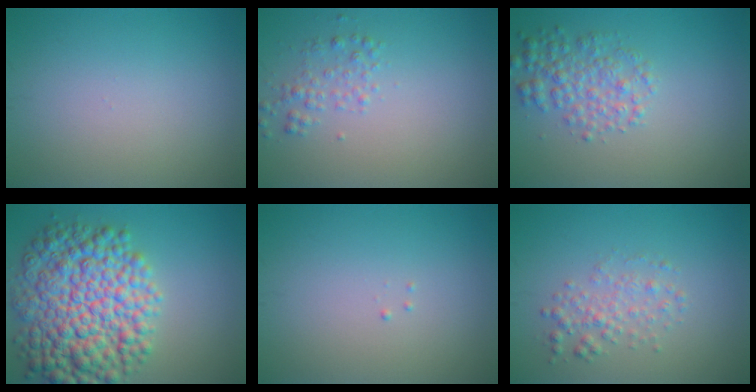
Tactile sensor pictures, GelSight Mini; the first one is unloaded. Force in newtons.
{"total": 1.6, "press": 1.6, "slide": 0.0}
{"total": 3.4, "press": 3.4, "slide": 0.1}
{"total": 11.3, "press": 11.3, "slide": 0.1}
{"total": 0.0}
{"total": 2.2, "press": 2.2, "slide": 0.0}